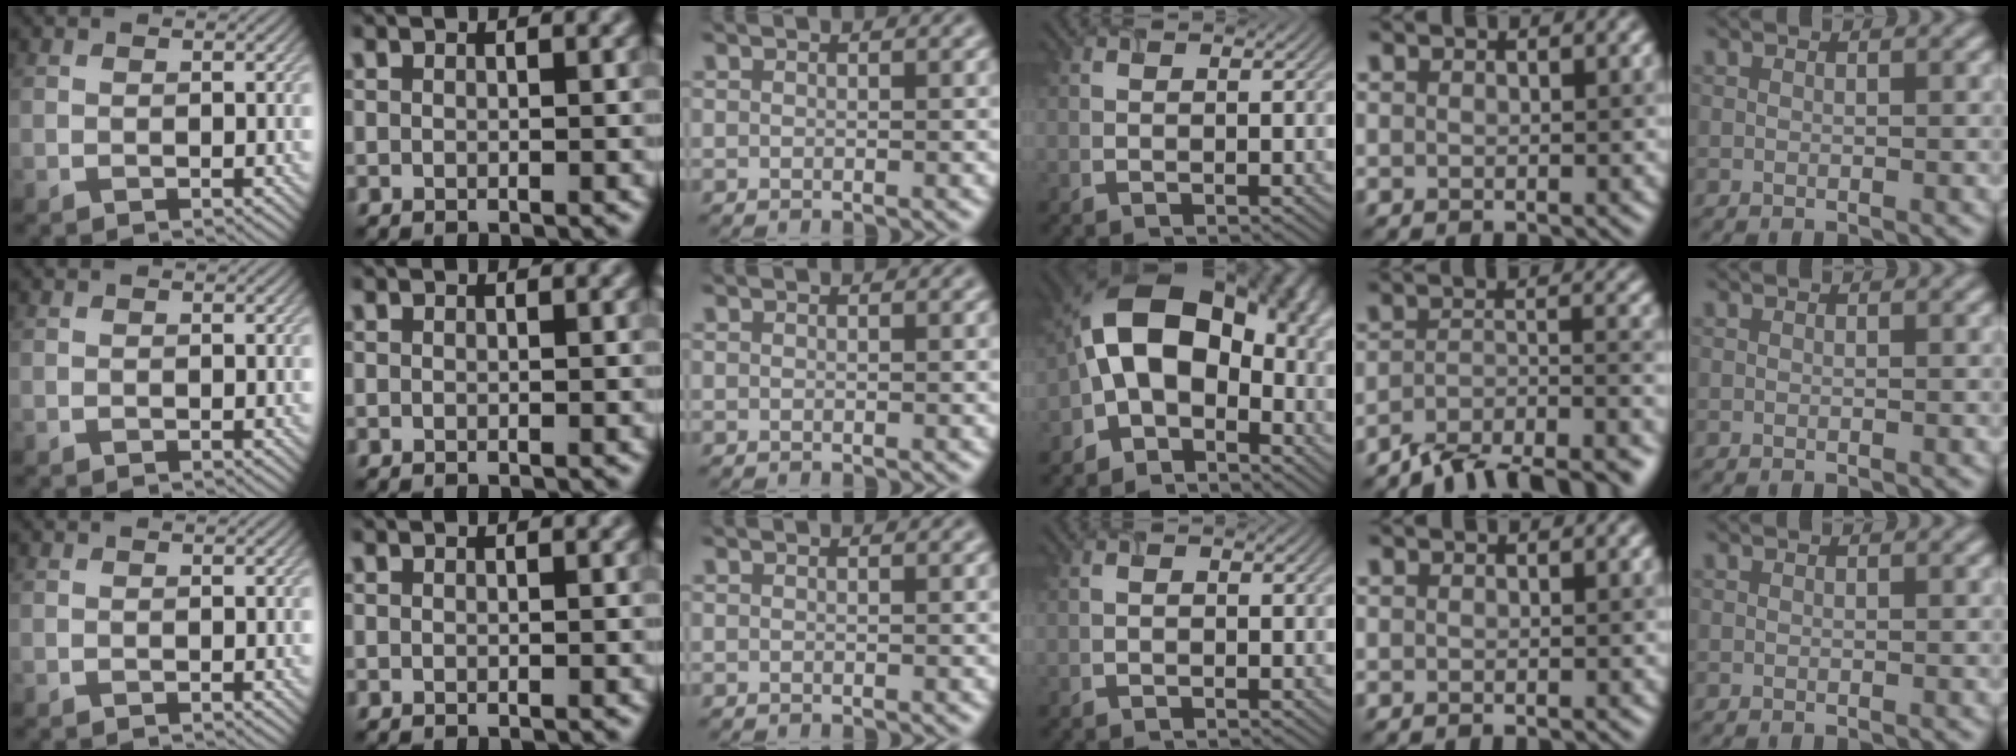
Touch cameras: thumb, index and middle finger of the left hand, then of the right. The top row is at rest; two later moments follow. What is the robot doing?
{"motion": "lift_and_place", "object": "timer"}